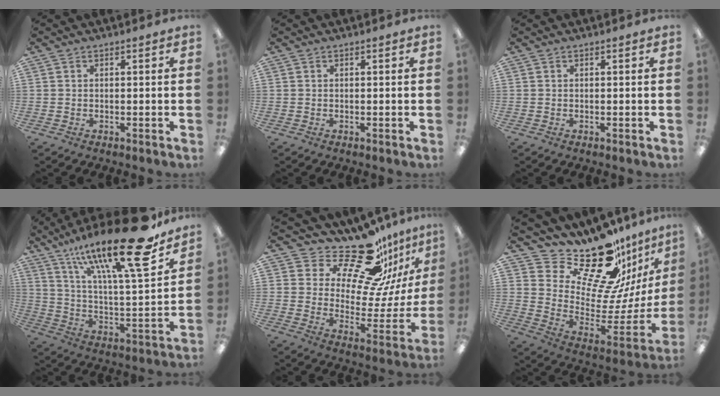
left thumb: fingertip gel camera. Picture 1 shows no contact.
{"total": 0.0}
{"total": 0.0}
{"total": 25.7, "force": [17.9, 5.5, 17.6], "torque": [-0.279, -0.110, 0.287]}
{"total": 20.1, "force": [17.1, 6.1, 8.6], "torque": [-0.142, -0.137, 0.291]}
{"total": 22.5, "force": [18.6, 7.8, 9.9], "torque": [-0.146, -0.162, 0.321]}